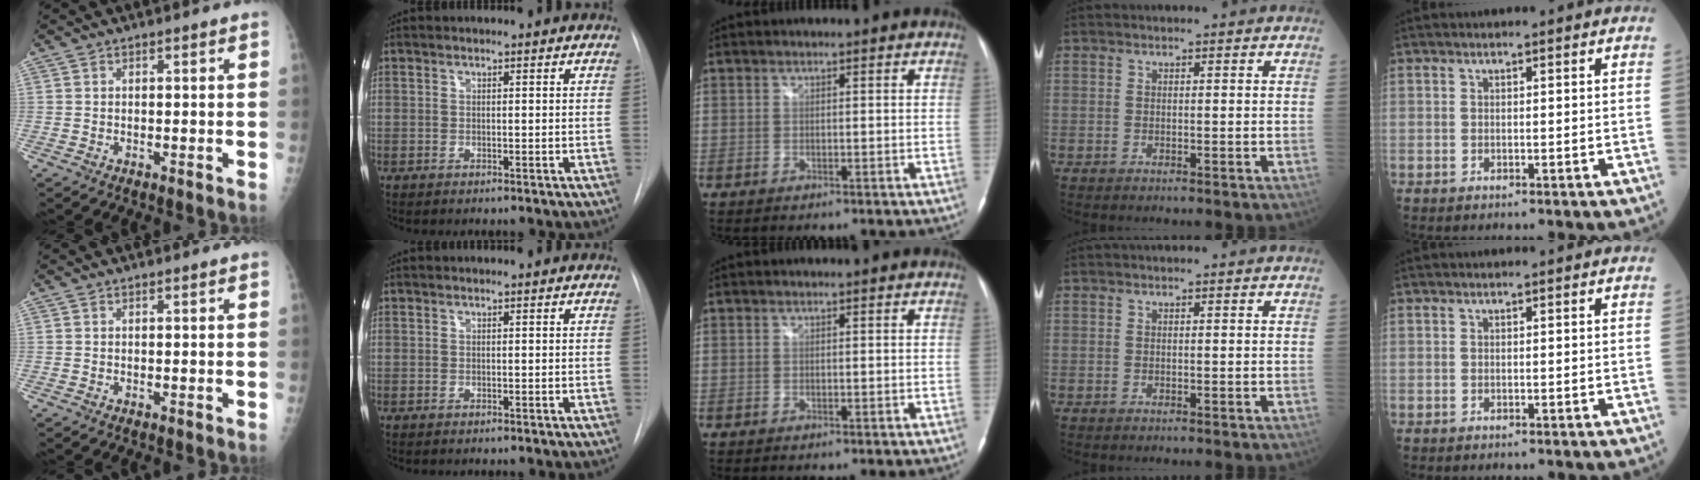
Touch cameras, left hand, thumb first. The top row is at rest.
{}